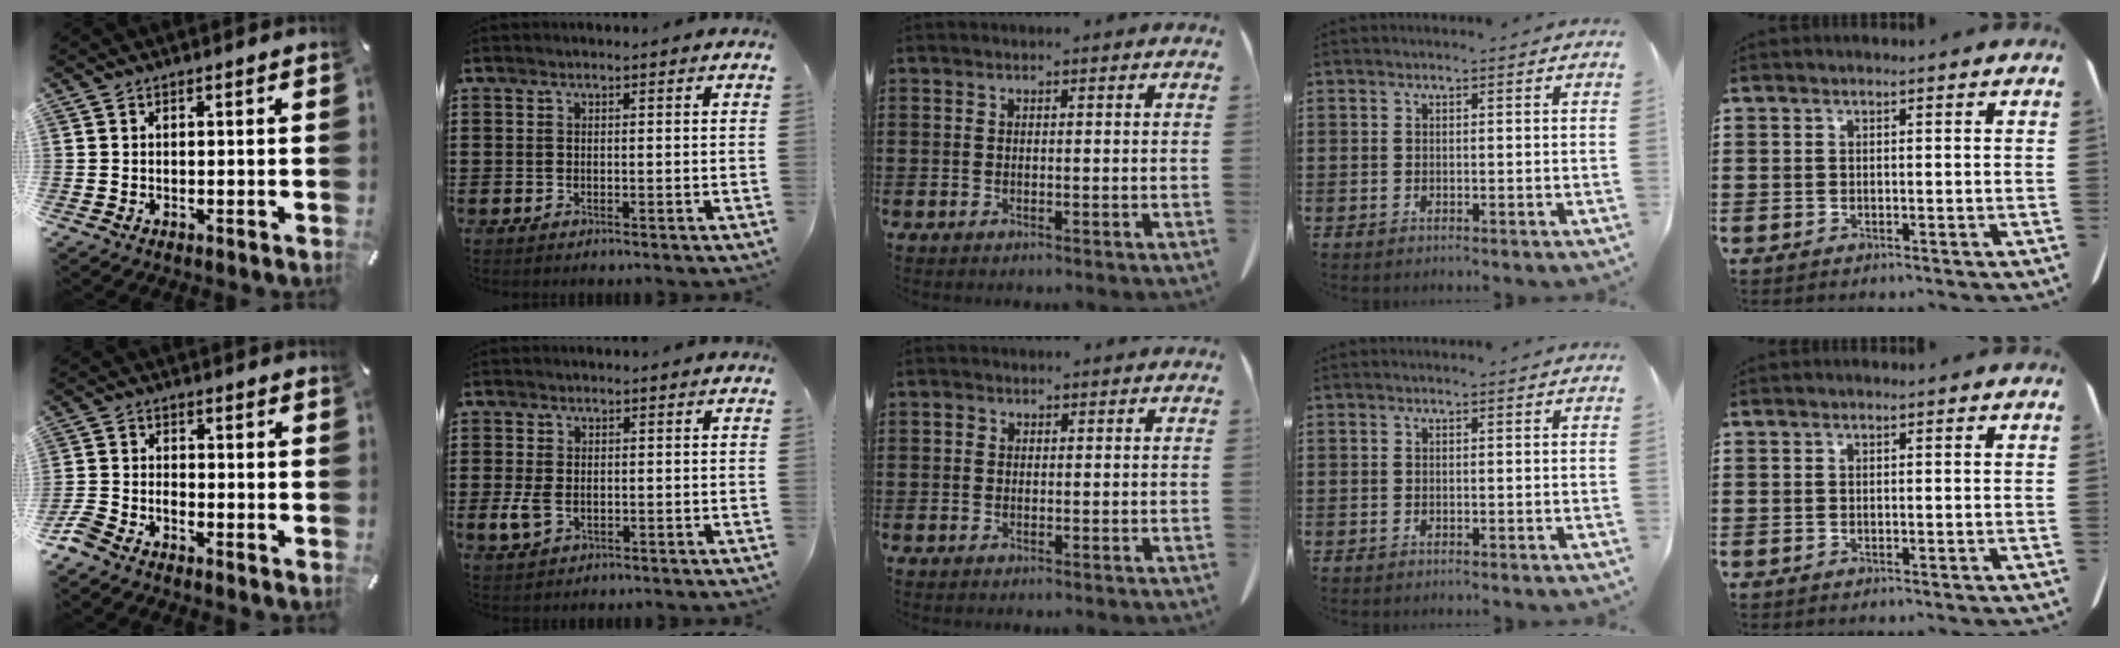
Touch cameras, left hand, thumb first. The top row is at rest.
{"thumb": {"total": 4.2, "force": [-3.6, 1.5, 1.6], "torque": [-0.058, 0.002, -0.076]}, "index": {"total": 2.8, "force": [-0.4, 1.7, 2.1], "torque": [-0.065, -0.006, -0.013]}, "middle": {"total": 0.7, "force": [0.1, 0.6, 0.3], "torque": [-0.009, 0.003, 0.001]}}